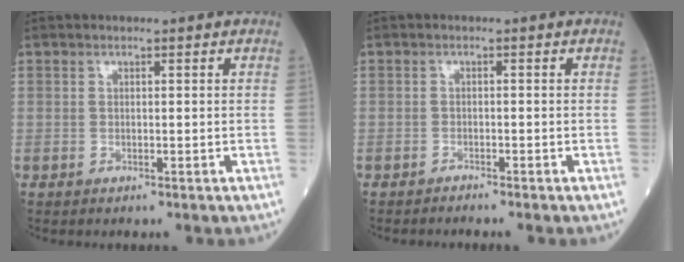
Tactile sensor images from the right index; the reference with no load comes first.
{"total": 1.1, "force": [-1.1, -0.3, 0.2], "torque": [-0.003, 0.000, -0.018]}